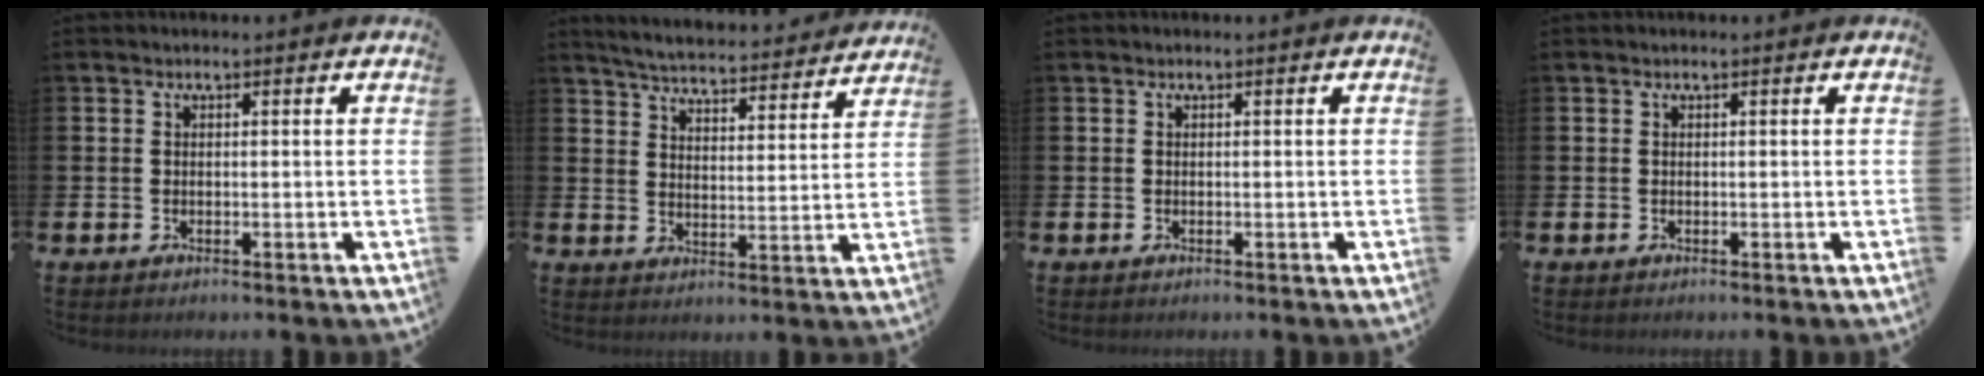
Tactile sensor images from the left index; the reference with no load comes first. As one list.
[{"total": 5.5, "force": [5.4, 0.3, 0.8], "torque": [-0.034, -0.043, 0.092]}, {"total": 0.0}, {"total": 0.0}]